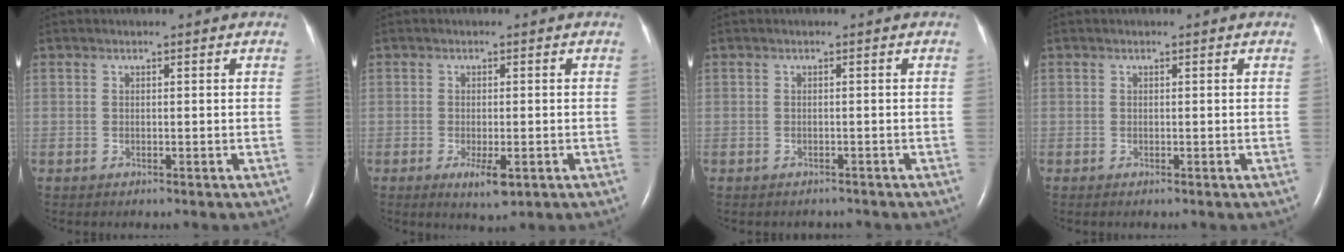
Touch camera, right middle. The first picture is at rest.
{"total": 3.7, "force": [-1.5, 0.9, 3.2], "torque": [-0.056, -0.007, -0.019]}
{"total": 1.6, "force": [-1.4, 0.6, 0.0], "torque": [-0.004, -0.001, -0.018]}
{"total": 0.0}